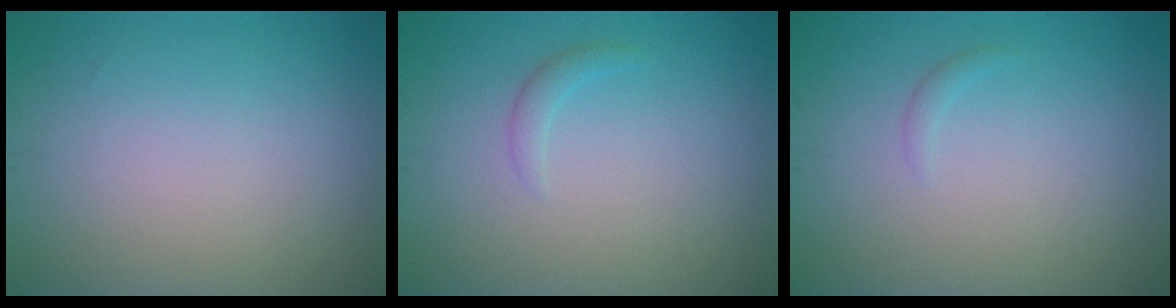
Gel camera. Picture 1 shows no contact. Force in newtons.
{"total": 1.0, "press": 1.0, "slide": 0.1}
{"total": 0.6, "press": 0.6, "slide": 0.0}